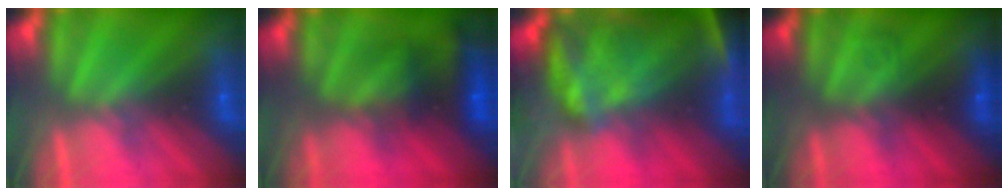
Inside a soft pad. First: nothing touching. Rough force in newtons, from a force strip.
{"total": 7.8}
{"total": 10.4}
{"total": 1.7}